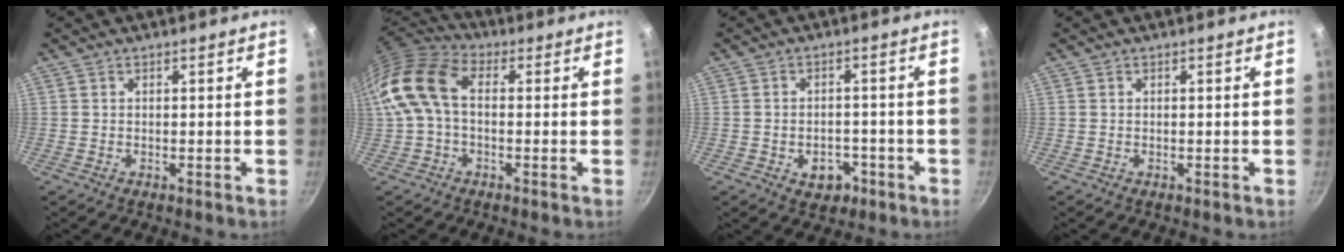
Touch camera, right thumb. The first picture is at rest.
{"total": 13.4, "force": [0.6, 8.5, 10.4], "torque": [-0.201, 0.032, -0.007]}
{"total": 5.3, "force": [-2.4, 3.8, 2.8], "torque": [-0.023, 0.019, -0.024]}
{"total": 0.0}